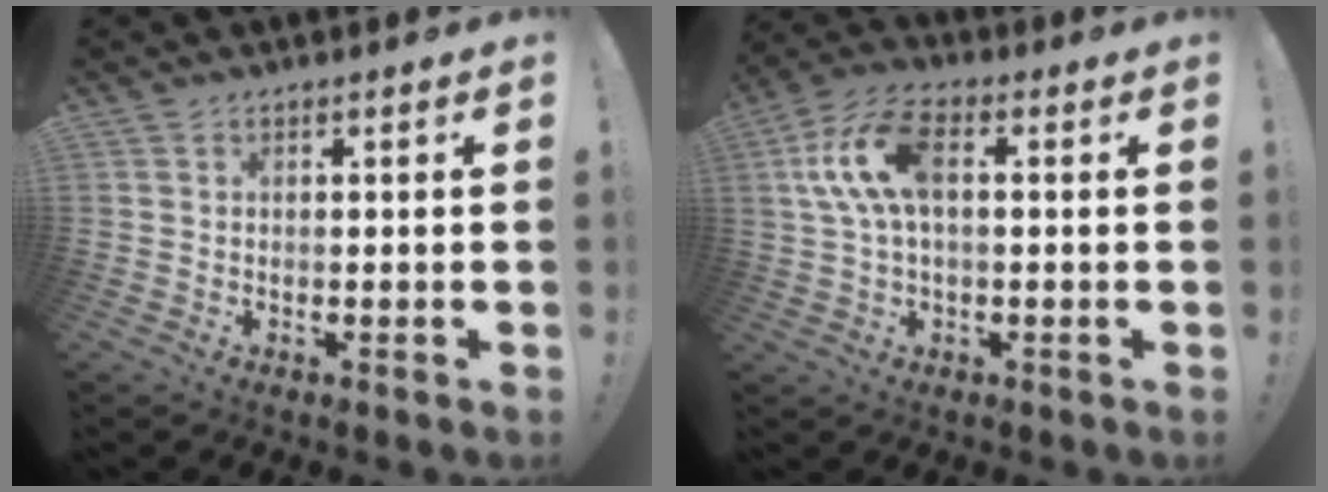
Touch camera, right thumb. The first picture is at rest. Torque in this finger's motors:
{"motor_torque": [0.08, 0.64, 0.12, 0.10, 0.07]}